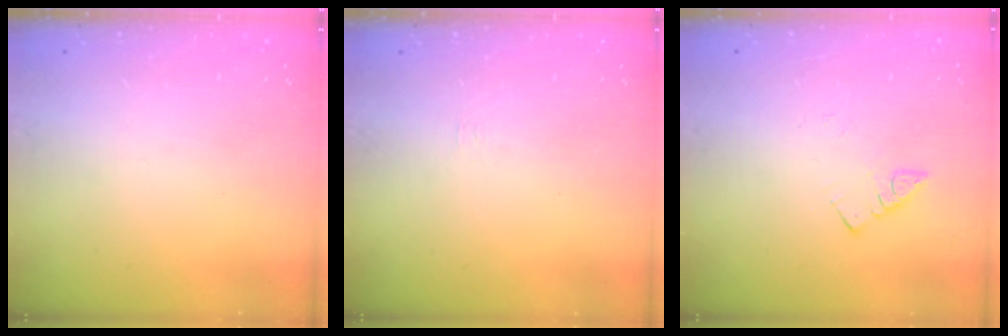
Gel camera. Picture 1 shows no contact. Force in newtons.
{"total": 3.9, "press": 3.8, "slide": 0.5}
{"total": 2.4, "press": 2.4, "slide": 0.4}